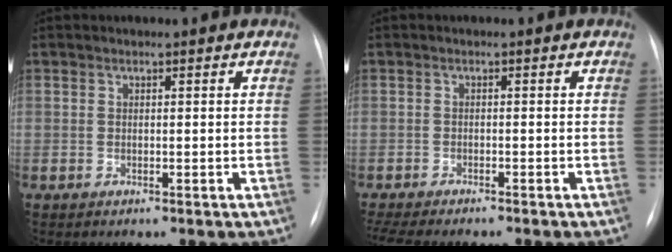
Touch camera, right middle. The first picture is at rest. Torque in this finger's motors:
{"motor_torque": [0.24, -0.28, 0.08, 0.05]}